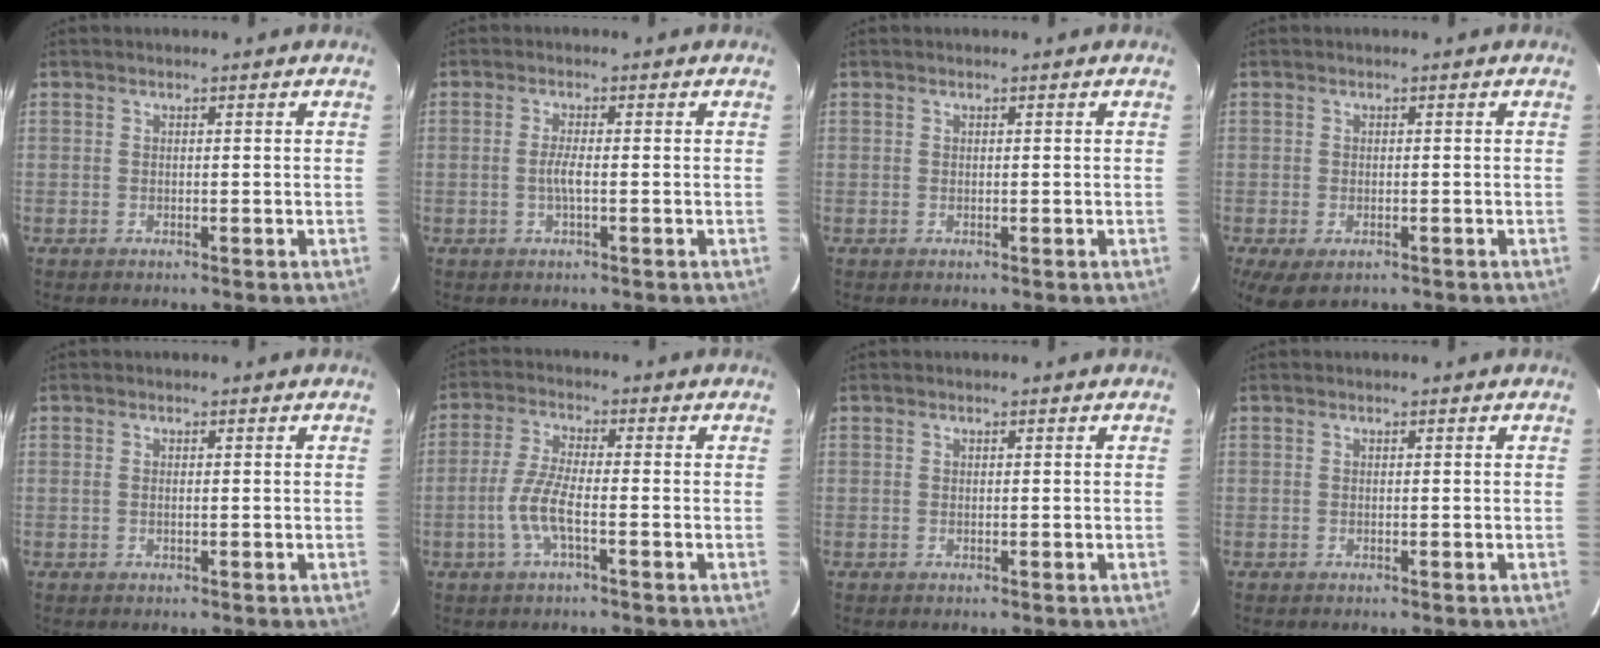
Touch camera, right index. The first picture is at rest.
{"total": 2.4, "force": [-0.5, 0.1, 2.3], "torque": [-0.046, -0.001, -0.011]}
{"total": 0.0}
{"total": 5.7, "force": [-2.9, 3.1, 3.8], "torque": [-0.077, -0.024, -0.044]}
{"total": 0.6, "force": [0.0, 0.2, 0.5], "torque": [-0.011, 0.000, 0.000]}
{"total": 6.3, "force": [-2.3, 1.1, 5.7], "torque": [-0.126, 0.000, -0.046]}
{"total": 0.0}
{"total": 0.0}